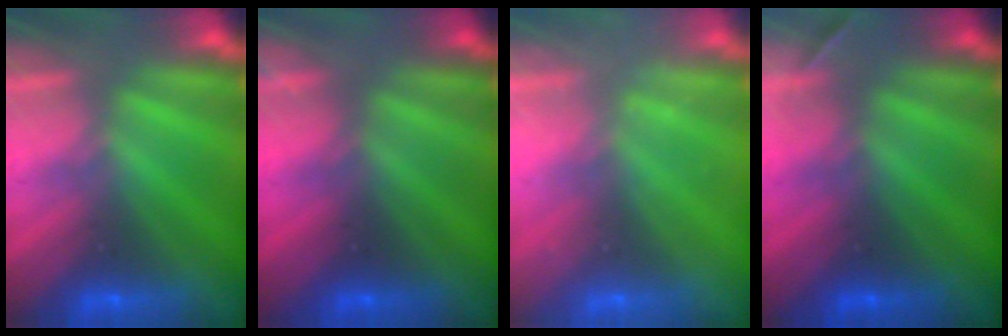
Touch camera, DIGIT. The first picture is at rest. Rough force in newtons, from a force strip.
{"total": 2.2}
{"total": 2.2}
{"total": 1.7}